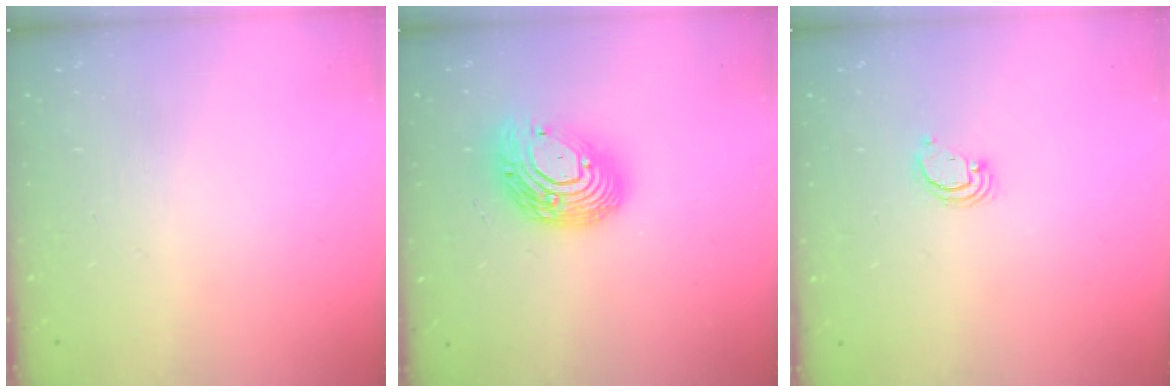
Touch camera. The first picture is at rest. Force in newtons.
{"total": 16.4, "press": 16.4, "slide": 1.2}
{"total": 2.6, "press": 2.6, "slide": 0.2}